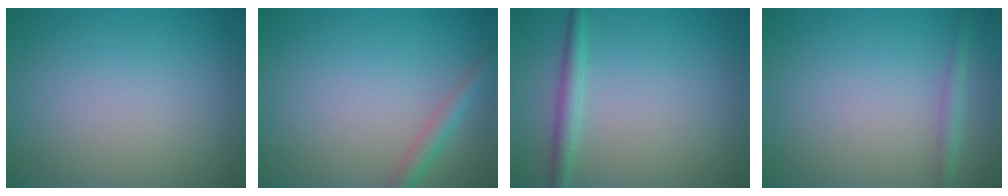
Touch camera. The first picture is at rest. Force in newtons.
{"total": 2.0, "press": 2.0, "slide": 0.0}
{"total": 1.9, "press": 1.9, "slide": 0.0}
{"total": 1.5, "press": 1.5, "slide": 0.0}